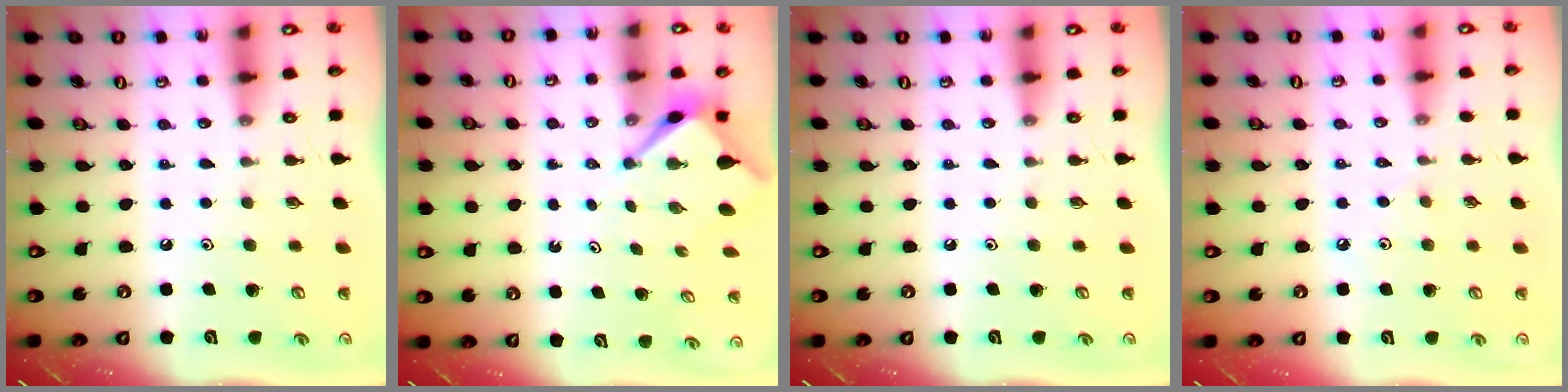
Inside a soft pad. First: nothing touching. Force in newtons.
{"total": 3.1, "press": 3.1, "slide": 0.3}
{"total": 0.0}
{"total": 4.0, "press": 4.0, "slide": 0.7}